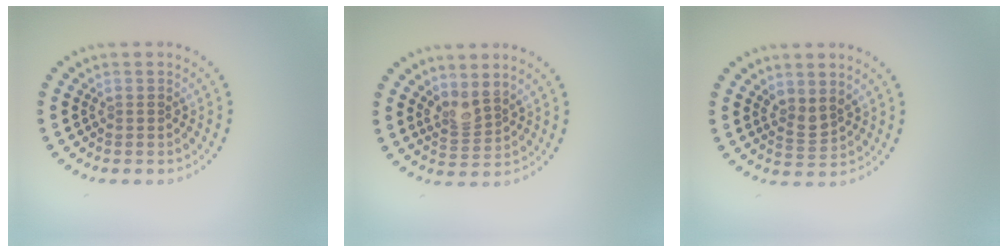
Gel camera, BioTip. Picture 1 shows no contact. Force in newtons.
{"total": 2.1, "press": 1.6, "slide": 1.4}
{"total": 1.9, "press": 1.4, "slide": 1.2}